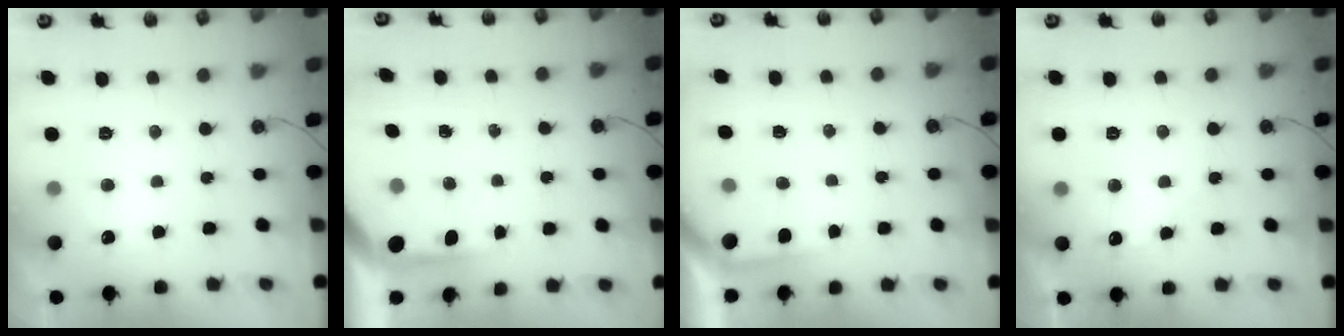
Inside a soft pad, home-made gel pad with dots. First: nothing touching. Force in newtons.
{"total": 3.8, "press": 3.8, "slide": 0.2}
{"total": 2.7, "press": 2.7, "slide": 0.3}
{"total": 5.2, "press": 5.1, "slide": 0.8}